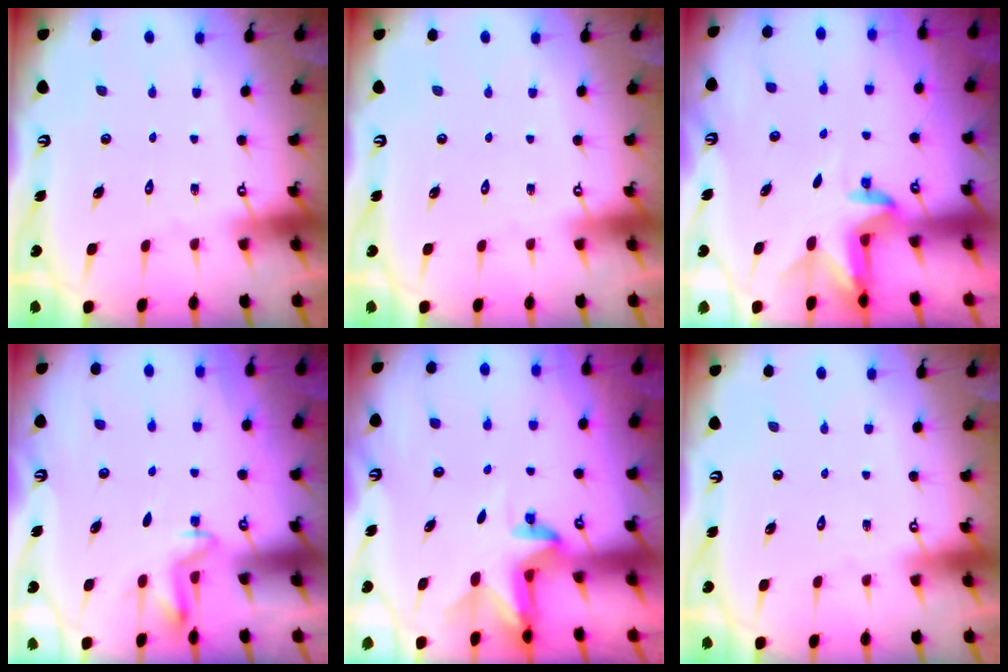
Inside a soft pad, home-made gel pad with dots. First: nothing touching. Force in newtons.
{"total": 0.0}
{"total": 2.9, "press": 2.8, "slide": 0.7}
{"total": 3.1, "press": 2.9, "slide": 1.0}
{"total": 2.9, "press": 2.9, "slide": 0.2}
{"total": 0.0}